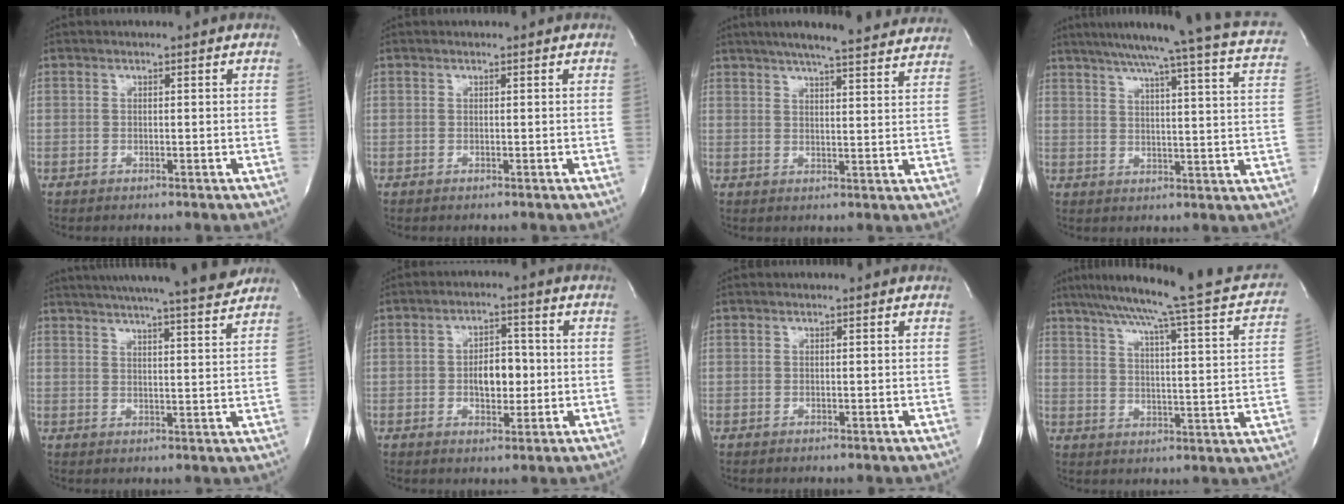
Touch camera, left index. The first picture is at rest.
{"total": 0.0}
{"total": 19.3, "force": [17.2, 1.7, 8.6], "torque": [-0.132, 0.011, 0.215]}
{"total": 24.2, "force": [20.4, -0.3, 13.0], "torque": [-0.200, -0.029, 0.247]}
{"total": 18.7, "force": [16.9, -0.2, 7.9], "torque": [-0.131, -0.016, 0.224]}
{"total": 5.7, "force": [-0.8, 3.1, 4.7], "torque": [-0.075, 0.006, -0.011]}
{"total": 0.0}
{"total": 24.7, "force": [21.5, 0.9, 12.1], "torque": [-0.188, -0.025, 0.269]}